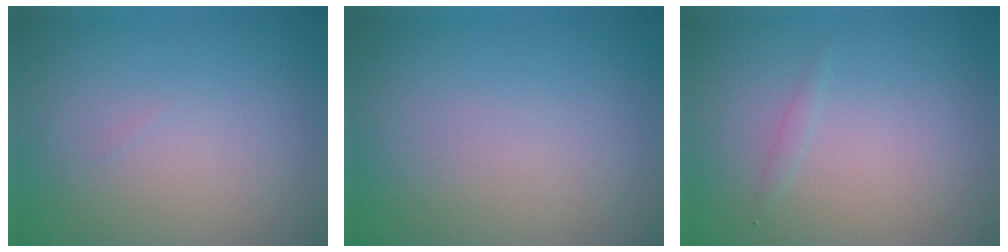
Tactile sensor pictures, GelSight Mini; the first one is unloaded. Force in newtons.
{"total": 0.0}
{"total": 0.5, "press": 0.5, "slide": 0.0}